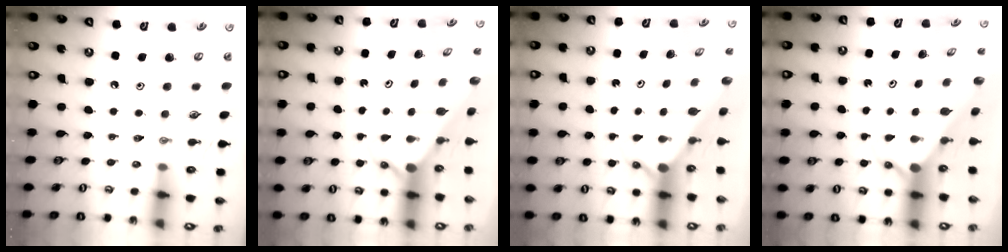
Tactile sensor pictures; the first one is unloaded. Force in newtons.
{"total": 2.2, "press": 2.2, "slide": 0.2}
{"total": 2.2, "press": 2.2, "slide": 0.2}
{"total": 2.2, "press": 2.2, "slide": 0.1}